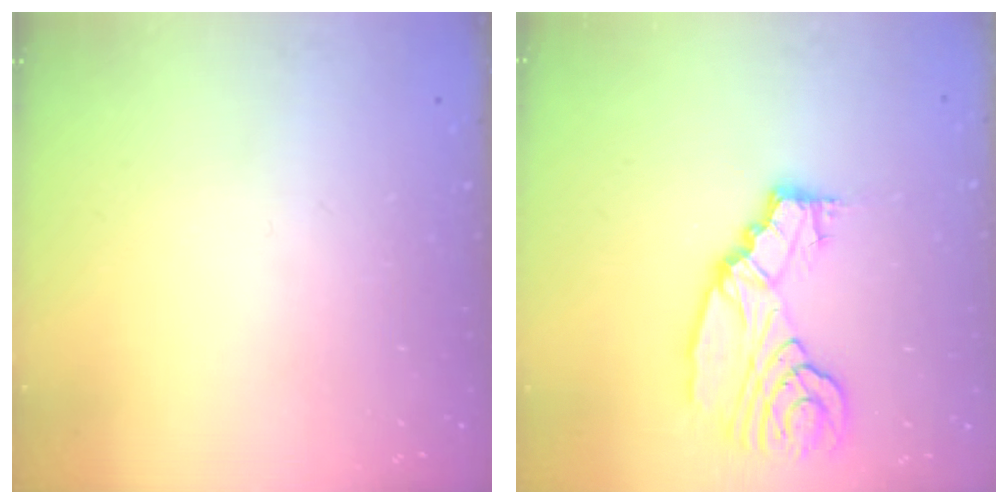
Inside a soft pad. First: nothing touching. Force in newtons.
{"total": 11.4, "press": 11.4, "slide": 1.1}